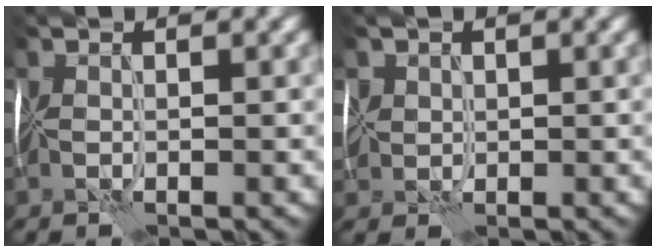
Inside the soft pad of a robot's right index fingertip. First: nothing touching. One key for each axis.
{"total": 2.3, "fx": 0.6, "fy": 2.2, "fz": 0.2, "tx": 0.002, "ty": 0.012, "tz": 0.011}